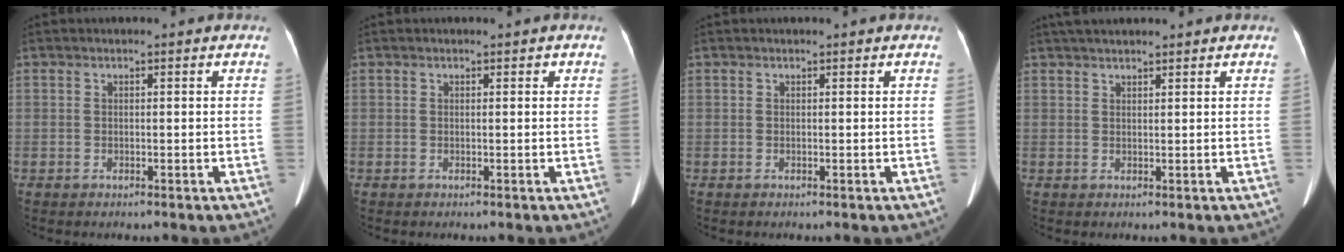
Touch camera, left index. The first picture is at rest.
{"total": 0.7, "force": [0.5, 0.2, 0.4], "torque": [-0.003, -0.001, 0.004]}
{"total": 0.8, "force": [0.7, 0.0, 0.3], "torque": [-0.007, 0.002, 0.010]}
{"total": 5.4, "force": [4.7, 0.6, 2.5], "torque": [-0.034, 0.024, 0.073]}